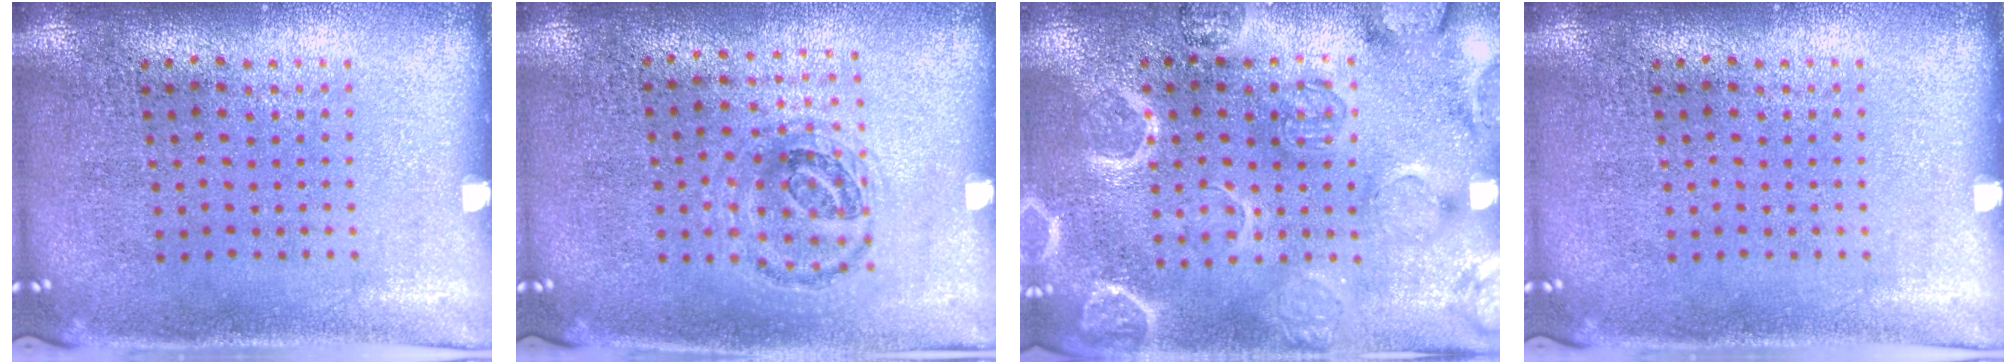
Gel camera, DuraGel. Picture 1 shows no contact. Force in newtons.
{"total": 1.0, "press": 0.9, "slide": 0.2}
{"total": 2.7, "press": 2.7, "slide": 0.0}
{"total": 0.0}